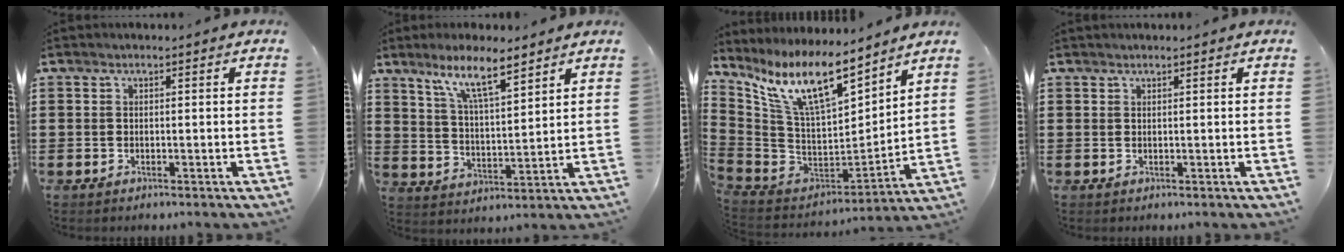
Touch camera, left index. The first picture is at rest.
{"total": 8.5, "force": [6.4, 1.4, 5.4], "torque": [-0.115, -0.019, 0.111]}
{"total": 13.7, "force": [9.4, 3.3, 9.4], "torque": [-0.209, -0.052, 0.167]}
{"total": 0.5, "force": [0.5, 0.0, 0.2], "torque": [-0.005, -0.001, 0.010]}